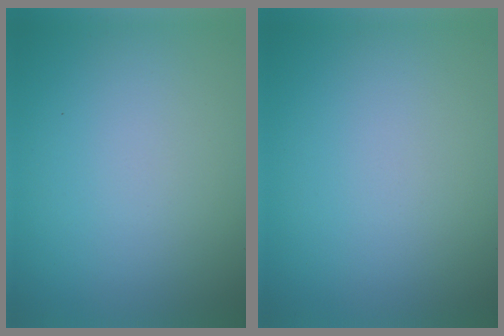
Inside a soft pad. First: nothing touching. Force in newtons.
{"total": 0.0}